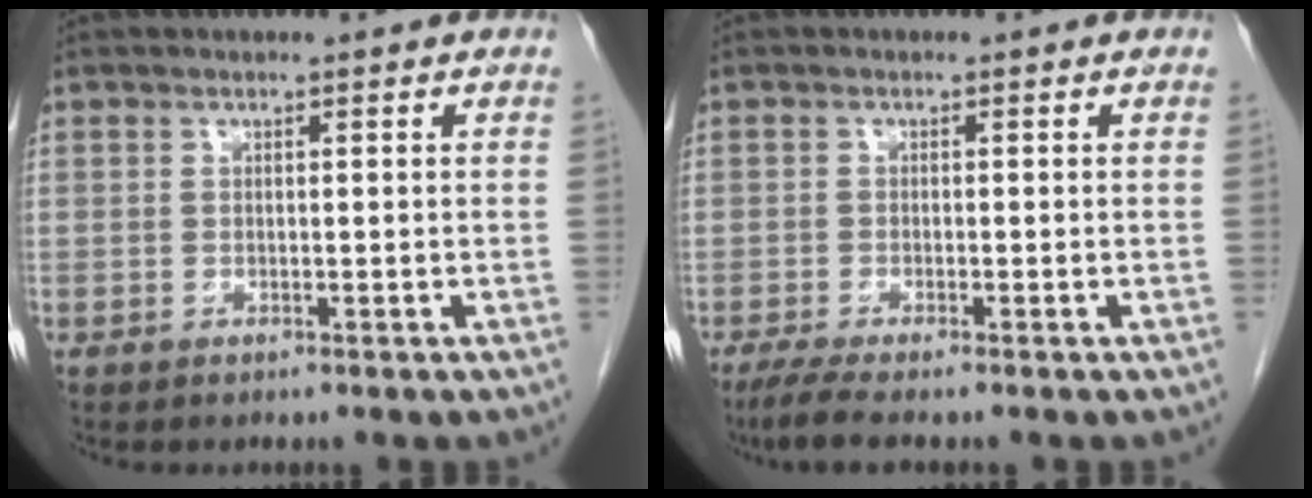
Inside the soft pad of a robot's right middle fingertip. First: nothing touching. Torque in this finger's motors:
{"motor_torque": [0.46, -0.29, 0.02, 0.02]}